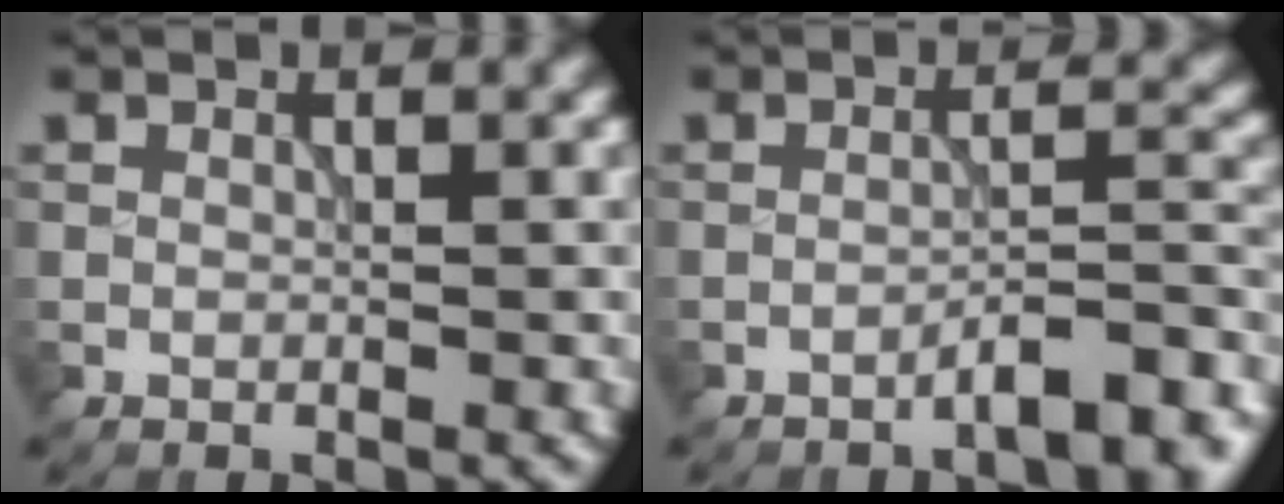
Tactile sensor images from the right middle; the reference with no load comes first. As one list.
[{"total": 4.7, "force": [-3.1, 1.1, 3.4], "torque": [-0.043, 0.011, -0.047]}]